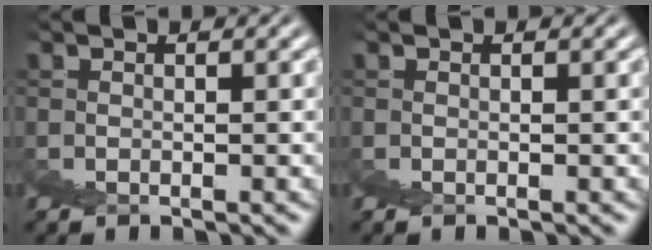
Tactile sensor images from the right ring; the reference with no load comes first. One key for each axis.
{"total": 0.0}